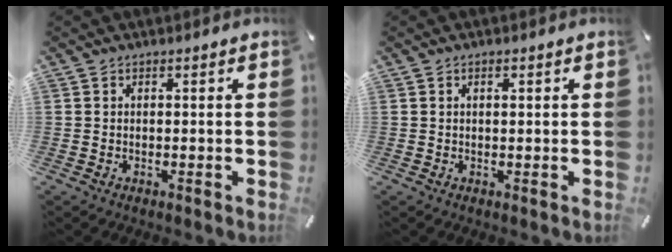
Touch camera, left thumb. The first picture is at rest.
{"total": 1.1, "force": [0.4, 0.5, 0.9], "torque": [-0.018, 0.003, 0.005]}